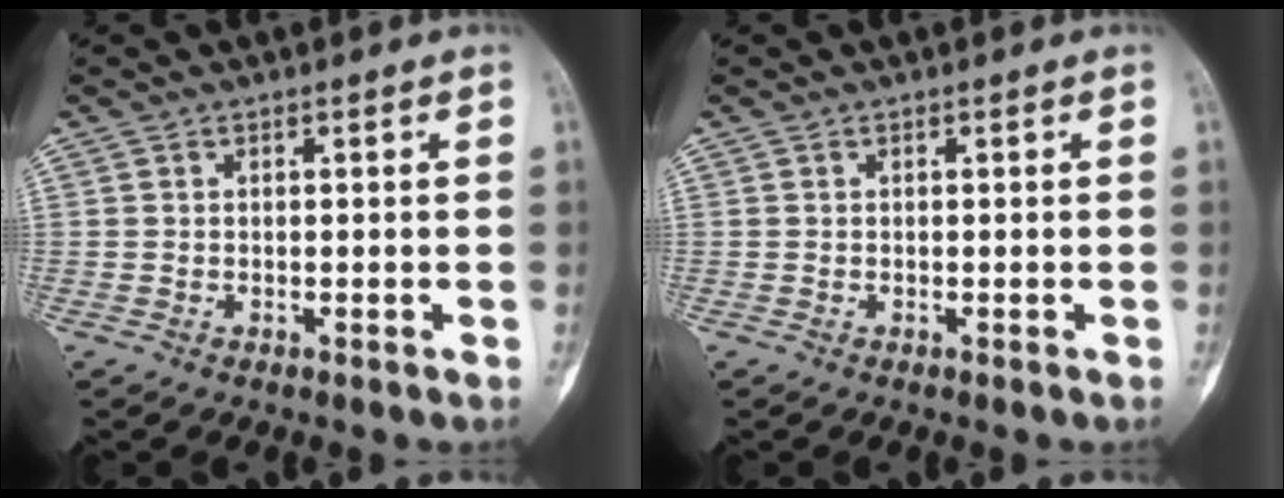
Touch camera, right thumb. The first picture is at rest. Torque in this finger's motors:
{"motor_torque": [0.20, 0.01, -0.14, 0.04, 0.03]}